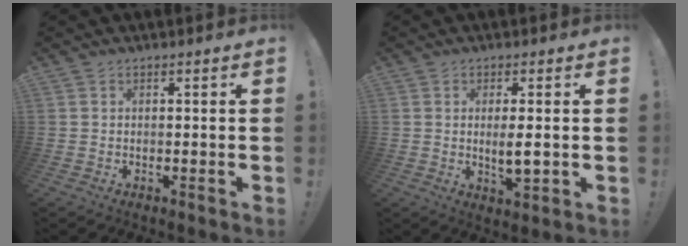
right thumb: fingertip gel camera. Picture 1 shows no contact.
{"total": 5.1, "force": [0.2, 1.3, 5.0], "torque": [-0.073, -0.016, 0.000]}